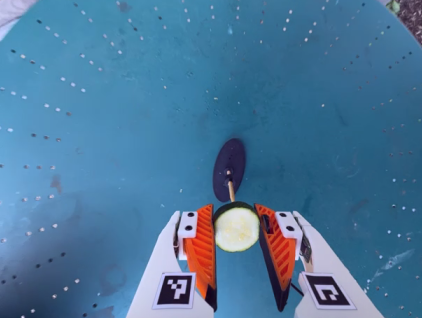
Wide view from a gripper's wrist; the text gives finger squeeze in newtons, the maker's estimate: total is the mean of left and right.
{"total": 13.2, "left": 13.2, "right": 13.2}